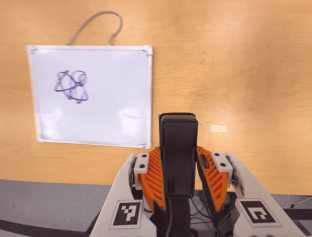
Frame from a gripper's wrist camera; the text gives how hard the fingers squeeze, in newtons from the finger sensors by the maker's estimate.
{"total": 3.3, "left": 1.8, "right": 4.9}